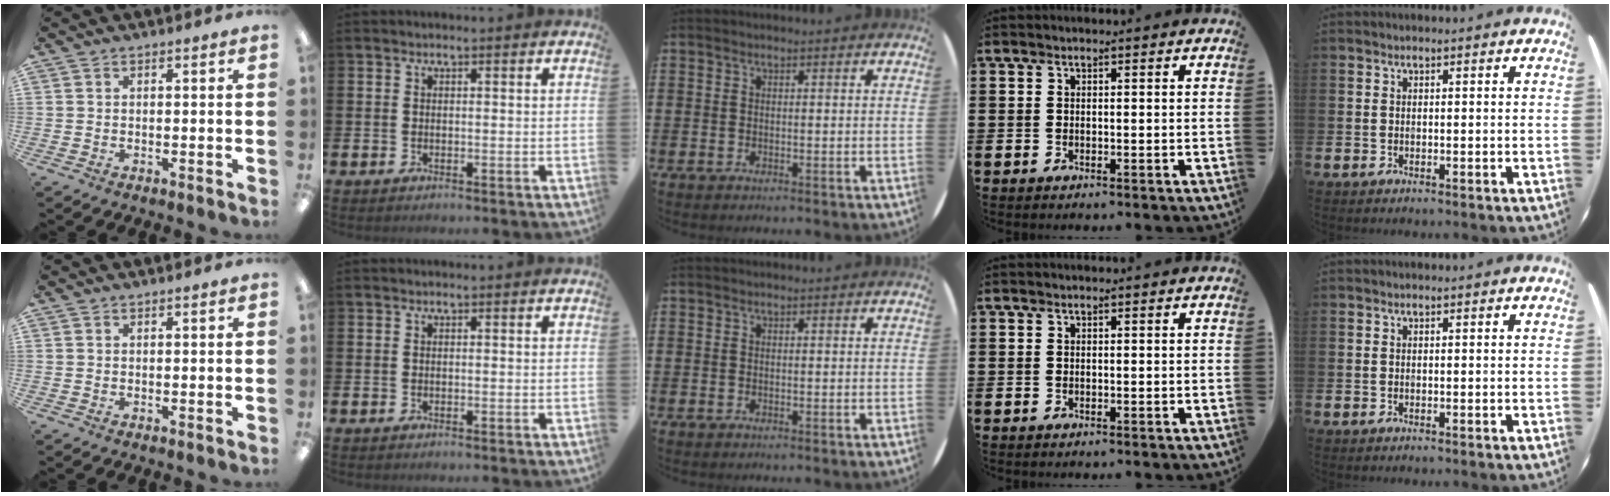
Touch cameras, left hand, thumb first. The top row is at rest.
{}